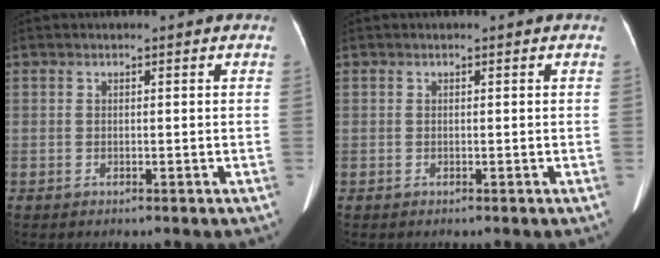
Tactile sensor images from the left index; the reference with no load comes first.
{"total": 0.0}